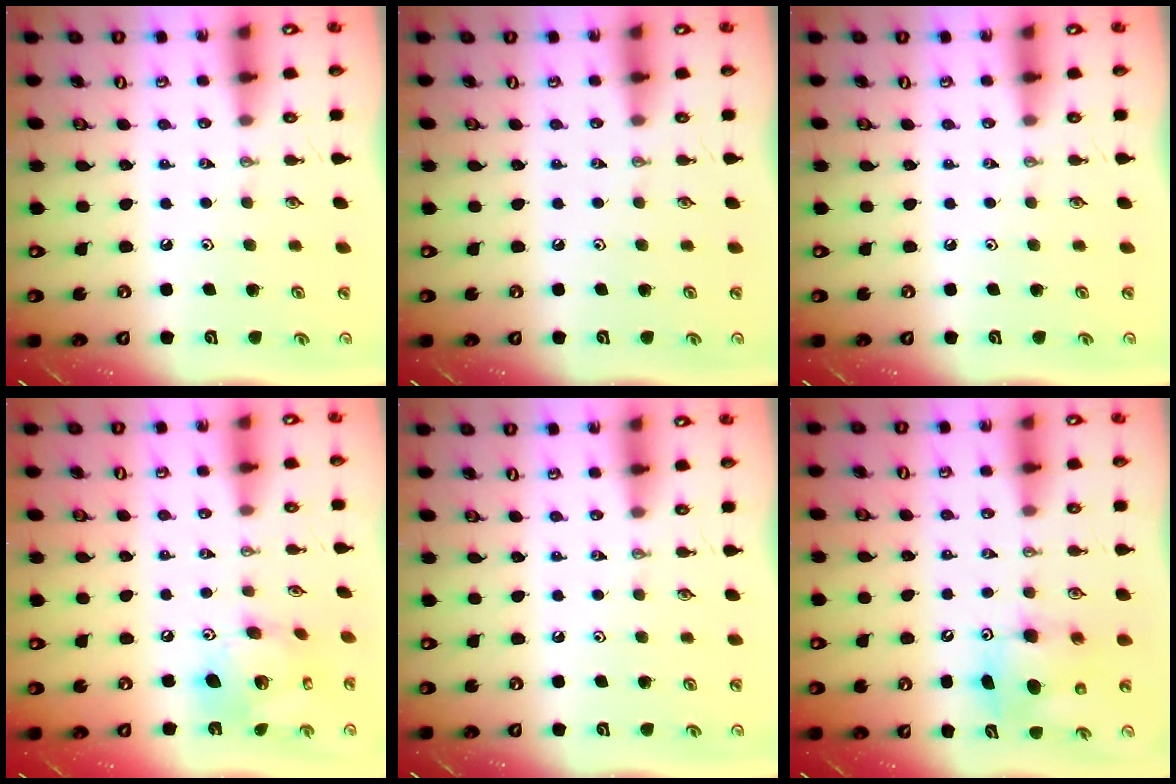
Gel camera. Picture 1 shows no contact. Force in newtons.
{"total": 0.0}
{"total": 0.0}
{"total": 14.5, "press": 14.4, "slide": 1.5}
{"total": 0.0}
{"total": 8.0, "press": 7.7, "slide": 2.1}